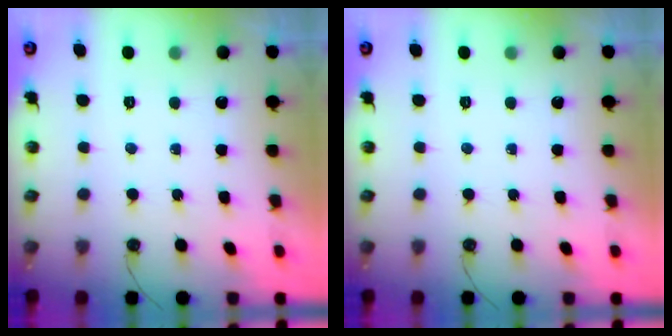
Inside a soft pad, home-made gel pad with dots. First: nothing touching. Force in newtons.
{"total": 0.0}